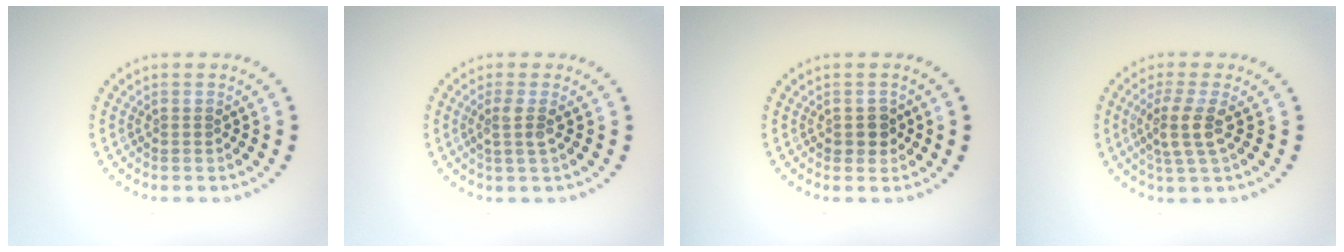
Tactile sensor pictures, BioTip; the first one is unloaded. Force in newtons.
{"total": 1.9, "press": 1.5, "slide": 1.2}
{"total": 1.5, "press": 1.3, "slide": 0.6}
{"total": 2.9, "press": 2.4, "slide": 1.7}